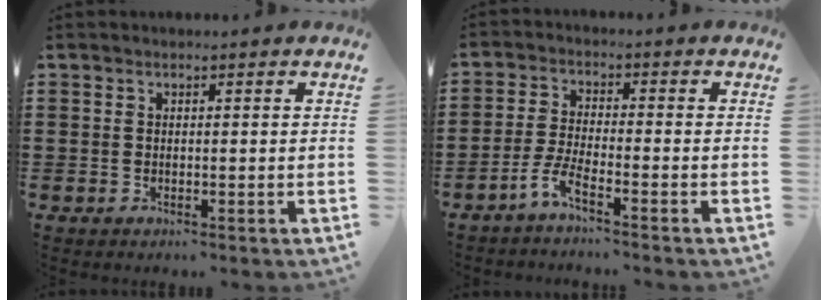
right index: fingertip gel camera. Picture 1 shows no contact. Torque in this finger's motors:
{"motor_torque": [0.39, 0.81, 0.17, 0.09]}